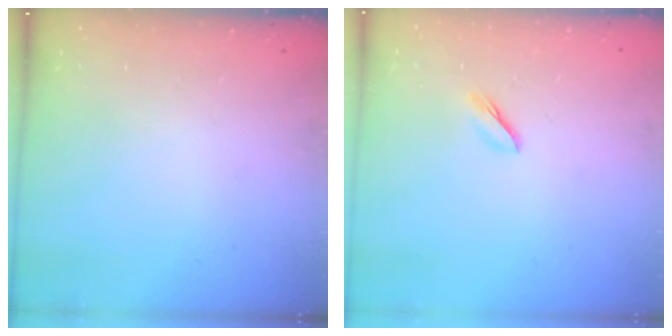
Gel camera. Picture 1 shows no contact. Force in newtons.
{"total": 2.5, "press": 2.5, "slide": 0.4}